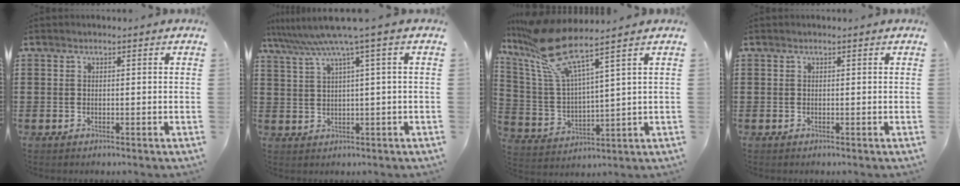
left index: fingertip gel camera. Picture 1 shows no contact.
{"total": 6.0, "force": [2.9, -0.8, 5.2], "torque": [-0.117, -0.024, 0.043]}
{"total": 11.5, "force": [8.6, 1.9, 7.5], "torque": [-0.200, -0.047, 0.141]}
{"total": 0.0}